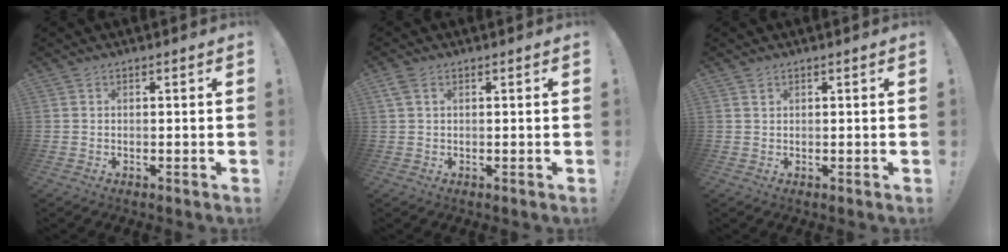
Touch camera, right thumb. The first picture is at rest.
{"total": 1.8, "force": [0.8, 0.9, 1.3], "torque": [-0.026, 0.002, 0.015]}
{"total": 0.9, "force": [0.6, 0.7, 0.2], "torque": [0.002, -0.001, 0.009]}